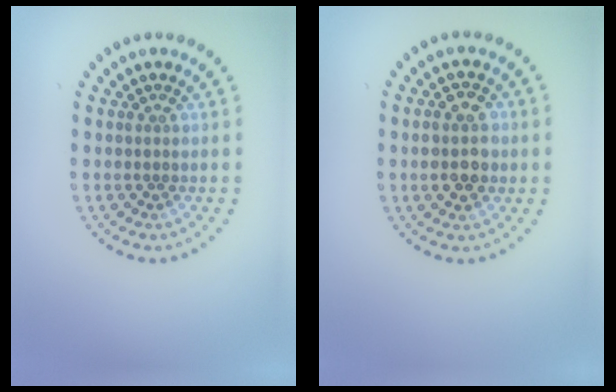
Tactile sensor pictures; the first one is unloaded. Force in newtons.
{"total": 3.4, "press": 3.4, "slide": 0.2}